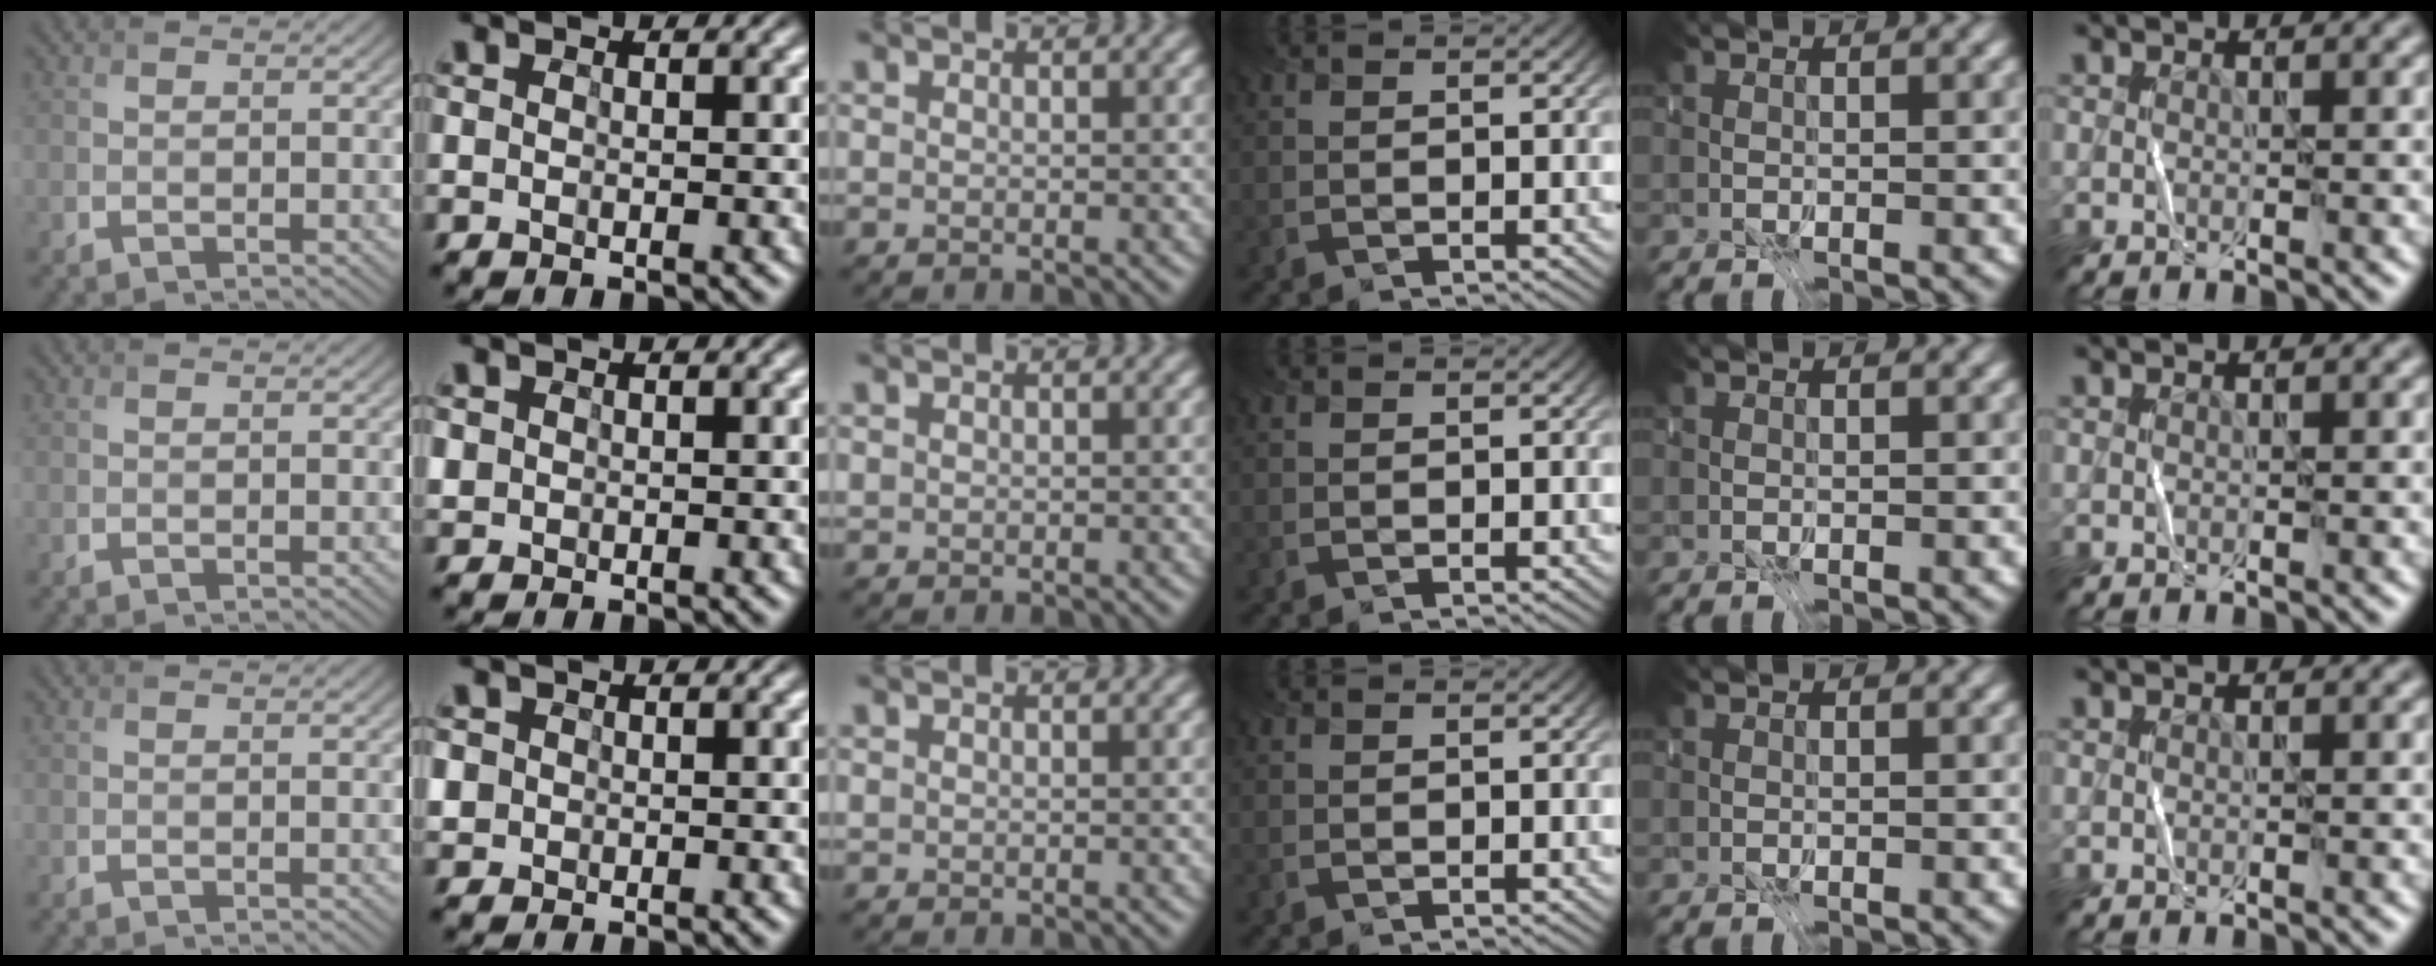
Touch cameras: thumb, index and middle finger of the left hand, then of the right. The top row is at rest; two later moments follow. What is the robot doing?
{"motion": "fold", "object": "receipt paper"}